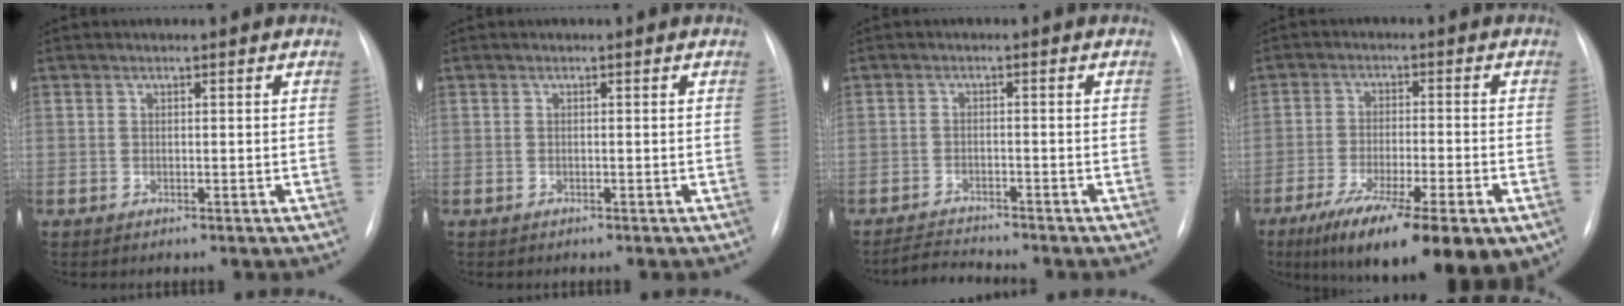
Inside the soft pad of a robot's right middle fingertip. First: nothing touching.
{"total": 0.0}
{"total": 3.5, "force": [-3.4, -0.5, 0.0], "torque": [-0.005, -0.021, -0.058]}
{"total": 18.3, "force": [-10.8, 3.6, 14.3], "torque": [-0.195, -0.037, -0.167]}